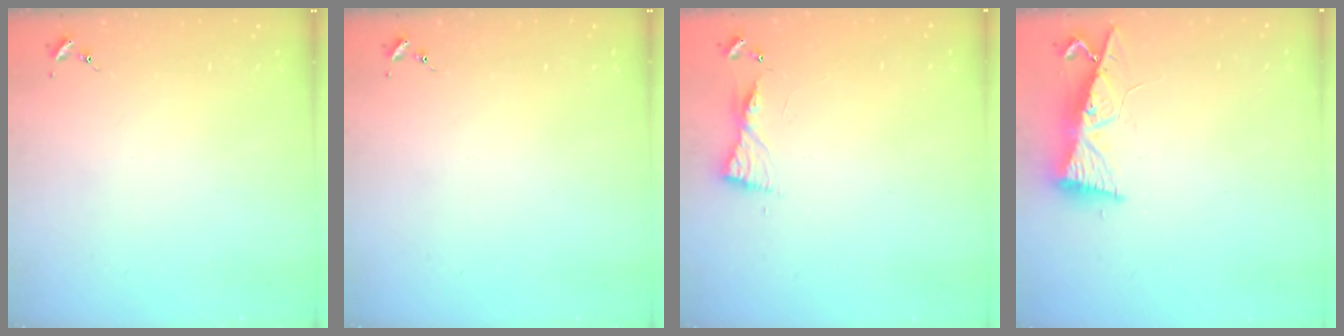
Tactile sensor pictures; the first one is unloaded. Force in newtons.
{"total": 0.0}
{"total": 5.6, "press": 5.6, "slide": 0.5}
{"total": 8.5, "press": 8.5, "slide": 1.0}